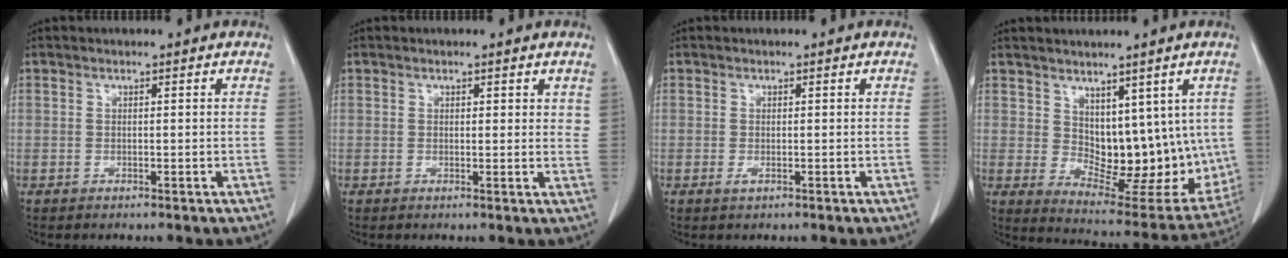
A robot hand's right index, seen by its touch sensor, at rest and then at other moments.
{"total": 1.9, "force": [1.1, 1.1, 1.0], "torque": [0.001, -0.005, 0.010]}
{"total": 0.6, "force": [-0.1, 0.3, 0.6], "torque": [-0.007, -0.001, 0.001]}
{"total": 12.9, "force": [3.1, 7.3, 10.2], "torque": [-0.122, -0.008, 0.073]}